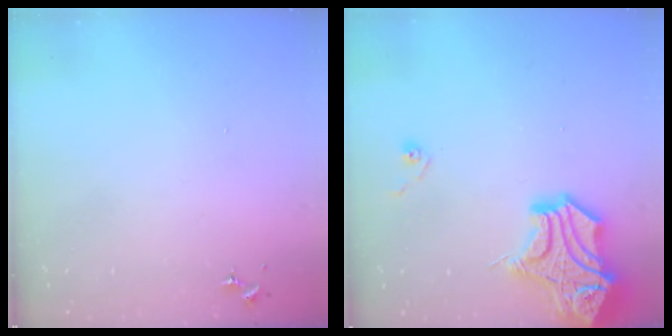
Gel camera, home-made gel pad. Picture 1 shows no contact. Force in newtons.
{"total": 21.1, "press": 21.0, "slide": 2.6}